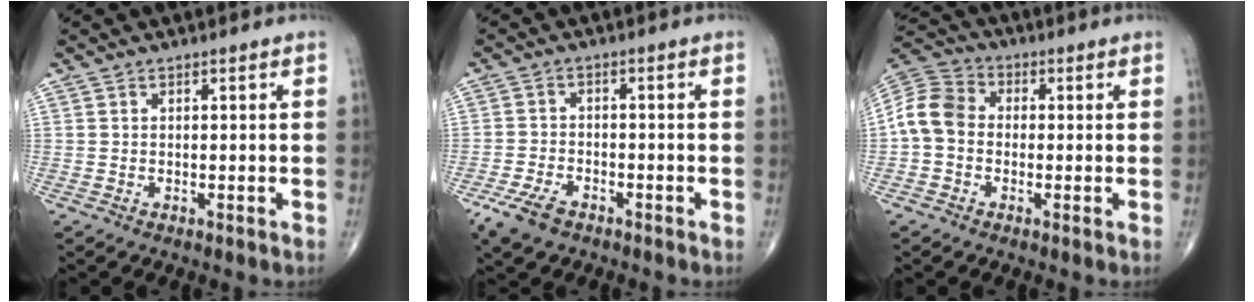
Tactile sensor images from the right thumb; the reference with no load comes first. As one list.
[{"total": 5.6, "force": [-3.6, 3.0, 3.0], "torque": [-0.063, 0.010, -0.066]}, {"total": 8.7, "force": [-0.8, 7.1, 5.1], "torque": [-0.091, 0.029, -0.030]}]